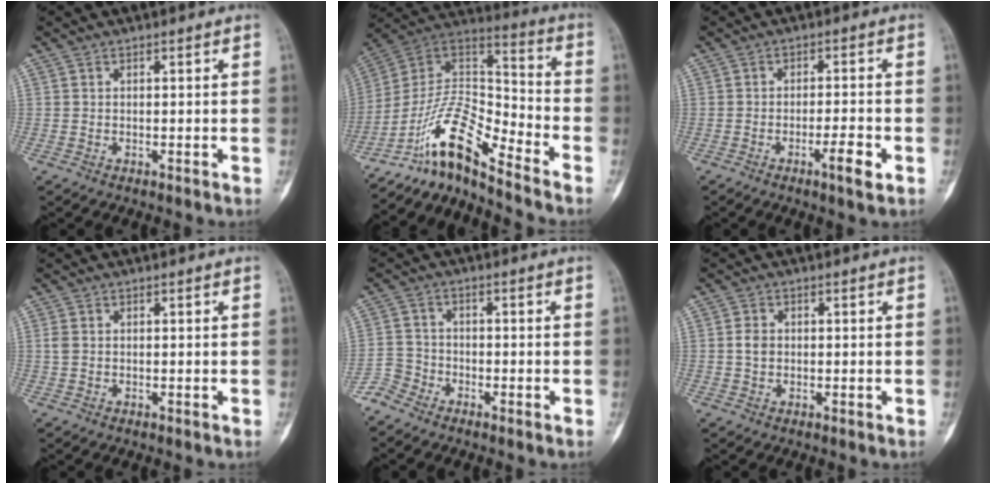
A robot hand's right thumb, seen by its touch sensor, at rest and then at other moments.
{"total": 13.0, "force": [-10.5, 2.5, 7.2], "torque": [-0.138, 0.106, -0.201]}
{"total": 4.7, "force": [-2.2, 0.6, 4.1], "torque": [-0.070, 0.008, -0.036]}
{"total": 1.3, "force": [0.1, 0.9, 0.9], "torque": [-0.027, 0.002, 0.003]}
{"total": 3.9, "force": [-3.3, 2.1, 0.1], "torque": [0.005, 0.009, -0.079]}
{"total": 2.3, "force": [0.0, 1.8, 1.4], "torque": [-0.022, 0.004, -0.002]}